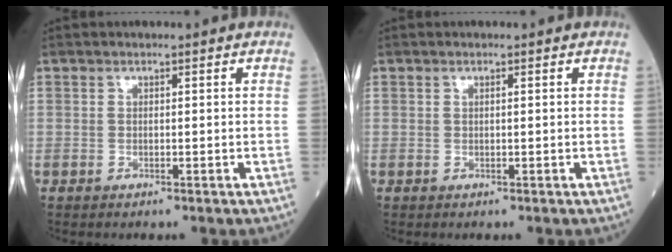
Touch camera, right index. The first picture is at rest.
{"total": 0.0}